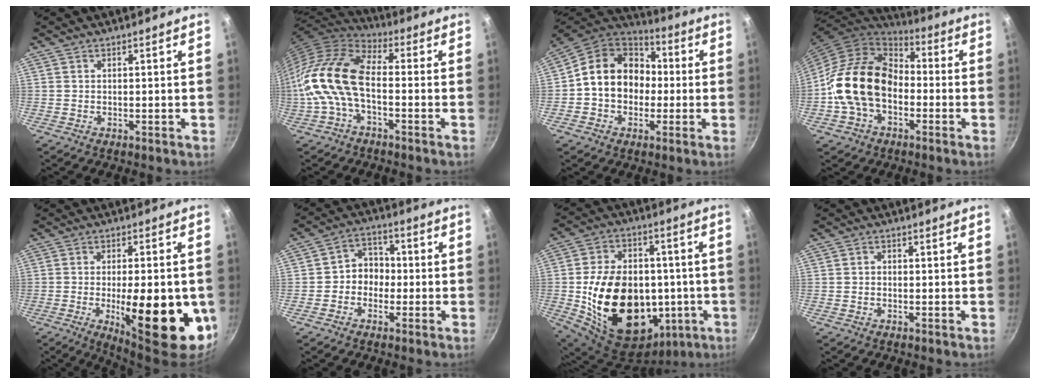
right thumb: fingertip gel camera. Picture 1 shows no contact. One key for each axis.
{"total": 15.5, "fx": -2.9, "fy": 8.2, "fz": 12.8, "tx": -0.250, "ty": 0.037, "tz": -0.074}
{"total": 16.4, "fx": 0.0, "fy": 13.4, "fz": 9.4, "tx": -0.121, "ty": 0.043, "tz": -0.015}
{"total": 17.6, "fx": -2.8, "fy": 12.6, "fz": 11.9, "tx": -0.181, "ty": 0.043, "tz": -0.065}
{"total": 20.6, "fx": -4.9, "fy": 7.1, "fz": 18.6, "tx": -0.236, "ty": 0.004, "tz": -0.058}
{"total": 6.3, "fx": -1.1, "fy": 5.4, "fz": 3.1, "tx": -0.007, "ty": 0.025, "tz": -0.031}
{"total": 27.7, "fx": -3.2, "fy": 19.7, "fz": 19.2, "tx": -0.316, "ty": 0.027, "tz": -0.028}
{"total": 1.0, "fx": -0.3, "fy": 0.9, "fz": 0.5, "tx": -0.008, "ty": 0.004, "tz": -0.009}